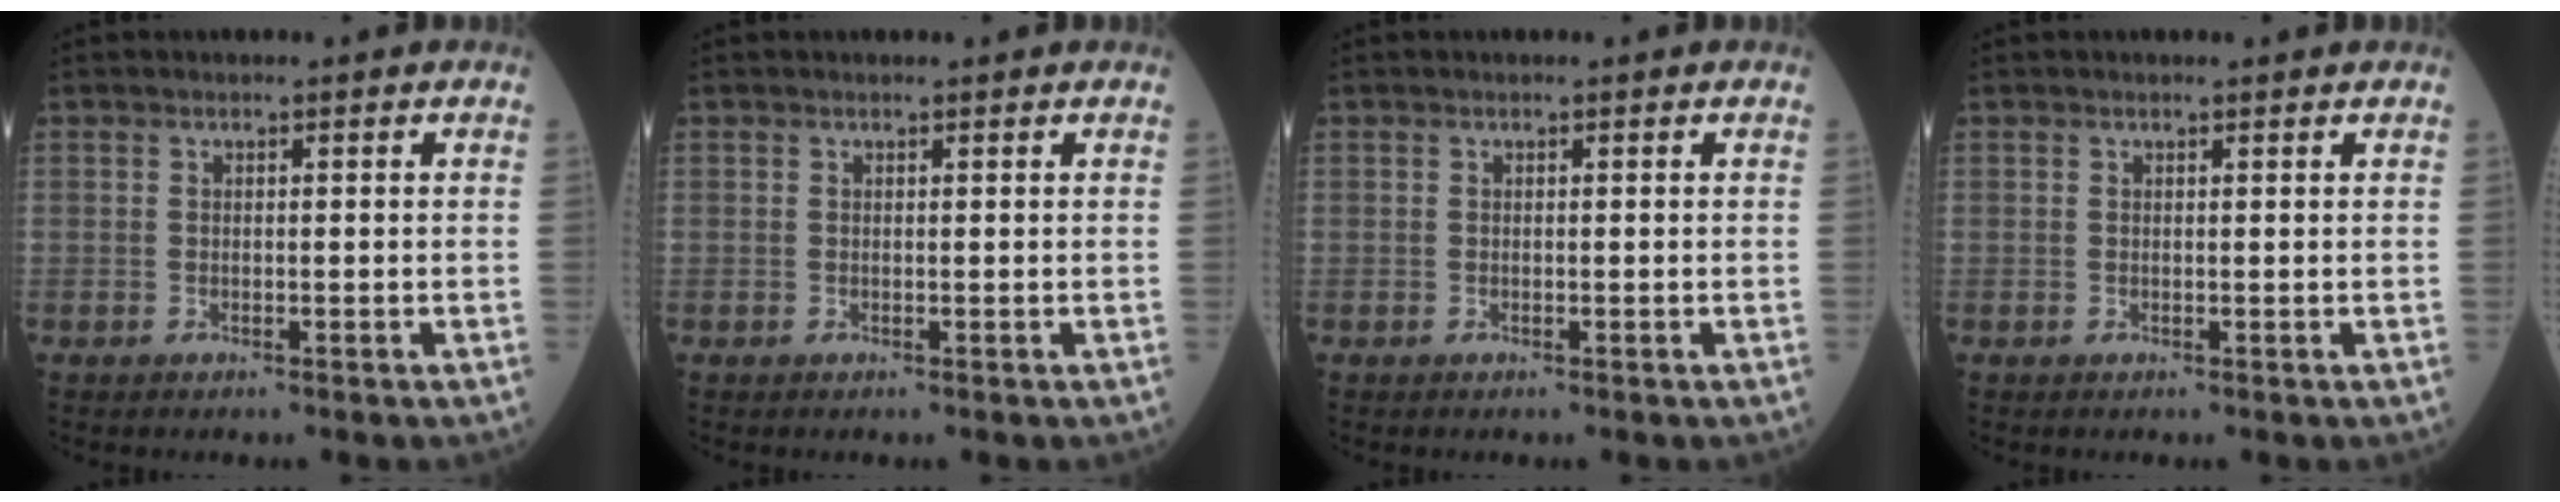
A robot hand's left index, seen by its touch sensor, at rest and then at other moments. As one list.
[{"total": 1.4, "force": [1.4, 0.1, 0.3], "torque": [-0.007, 0.009, 0.016]}, {"total": 0.0}, {"total": 1.6, "force": [1.5, 0.0, 0.5], "torque": [-0.008, 0.005, 0.018]}]